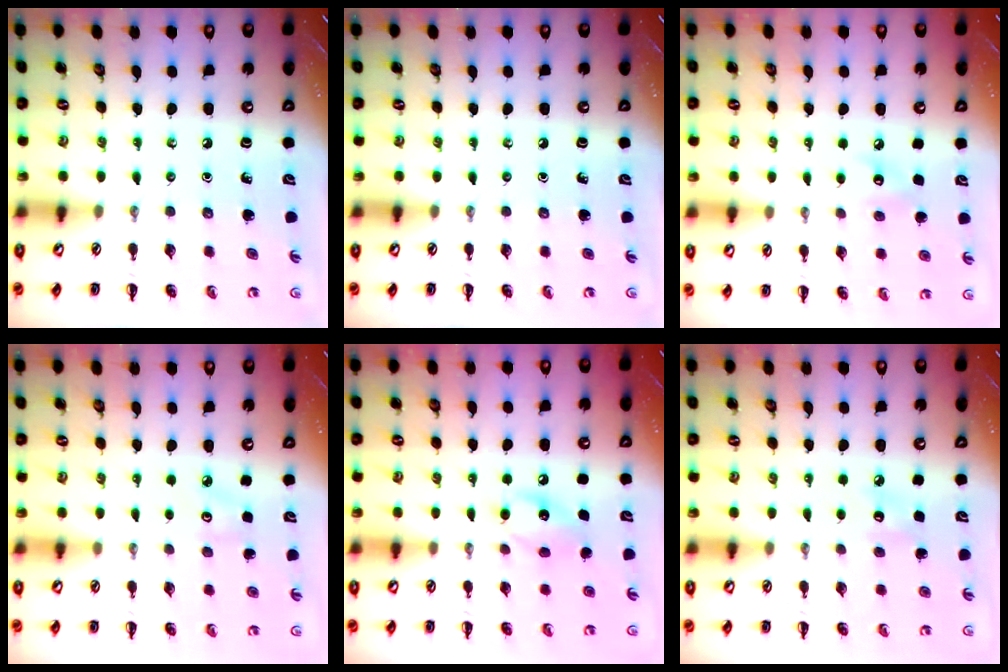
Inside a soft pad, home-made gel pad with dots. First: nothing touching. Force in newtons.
{"total": 0.0}
{"total": 6.2, "press": 5.9, "slide": 1.6}
{"total": 2.6, "press": 2.5, "slide": 0.7}
{"total": 9.4, "press": 9.3, "slide": 1.1}
{"total": 5.9, "press": 5.6, "slide": 1.7}